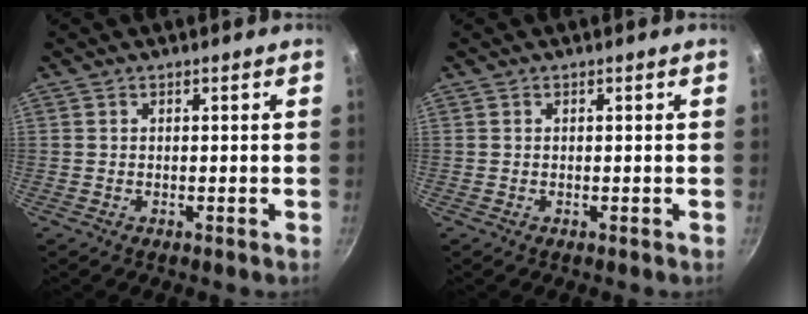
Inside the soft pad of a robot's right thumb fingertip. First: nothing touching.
{"total": 0.0}